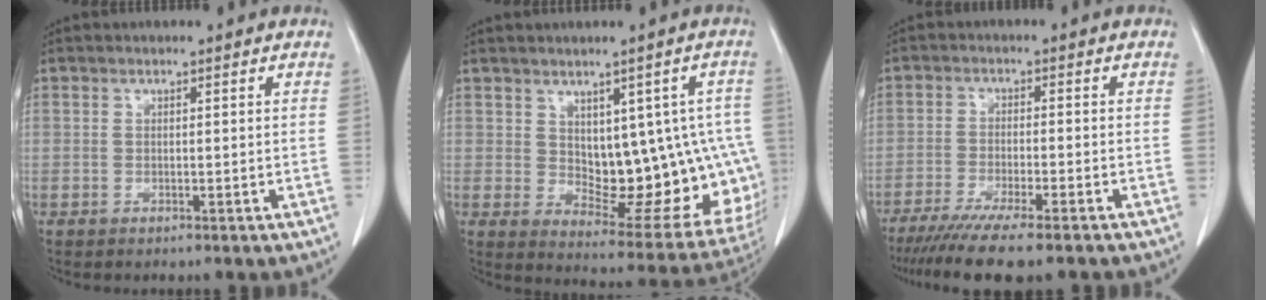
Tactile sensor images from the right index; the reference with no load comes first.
{"total": 15.6, "force": [0.3, 7.9, 13.5], "torque": [-0.128, 0.011, 0.030]}
{"total": 11.5, "force": [-9.3, 0.4, 6.8], "torque": [-0.096, -0.027, -0.144]}